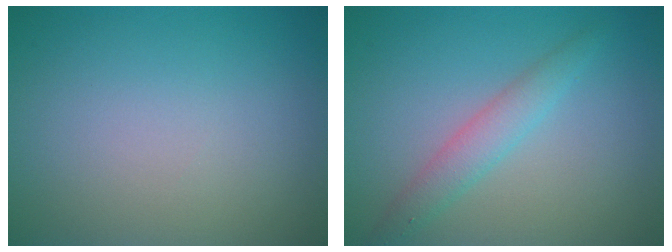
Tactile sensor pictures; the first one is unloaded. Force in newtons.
{"total": 2.5, "press": 2.5, "slide": 0.1}